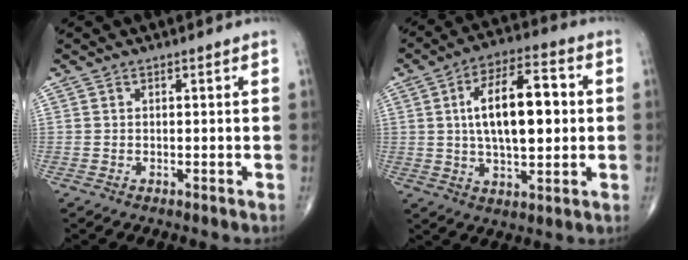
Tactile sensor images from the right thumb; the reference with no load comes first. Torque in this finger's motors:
{"motor_torque": [1.36, 3.65, 1.41, 0.42, 0.16]}